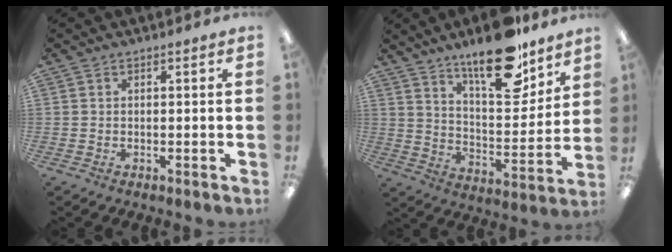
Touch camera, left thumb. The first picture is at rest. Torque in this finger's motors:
{"motor_torque": [2.66, 1.45, 1.56, -1.21, 0.08]}